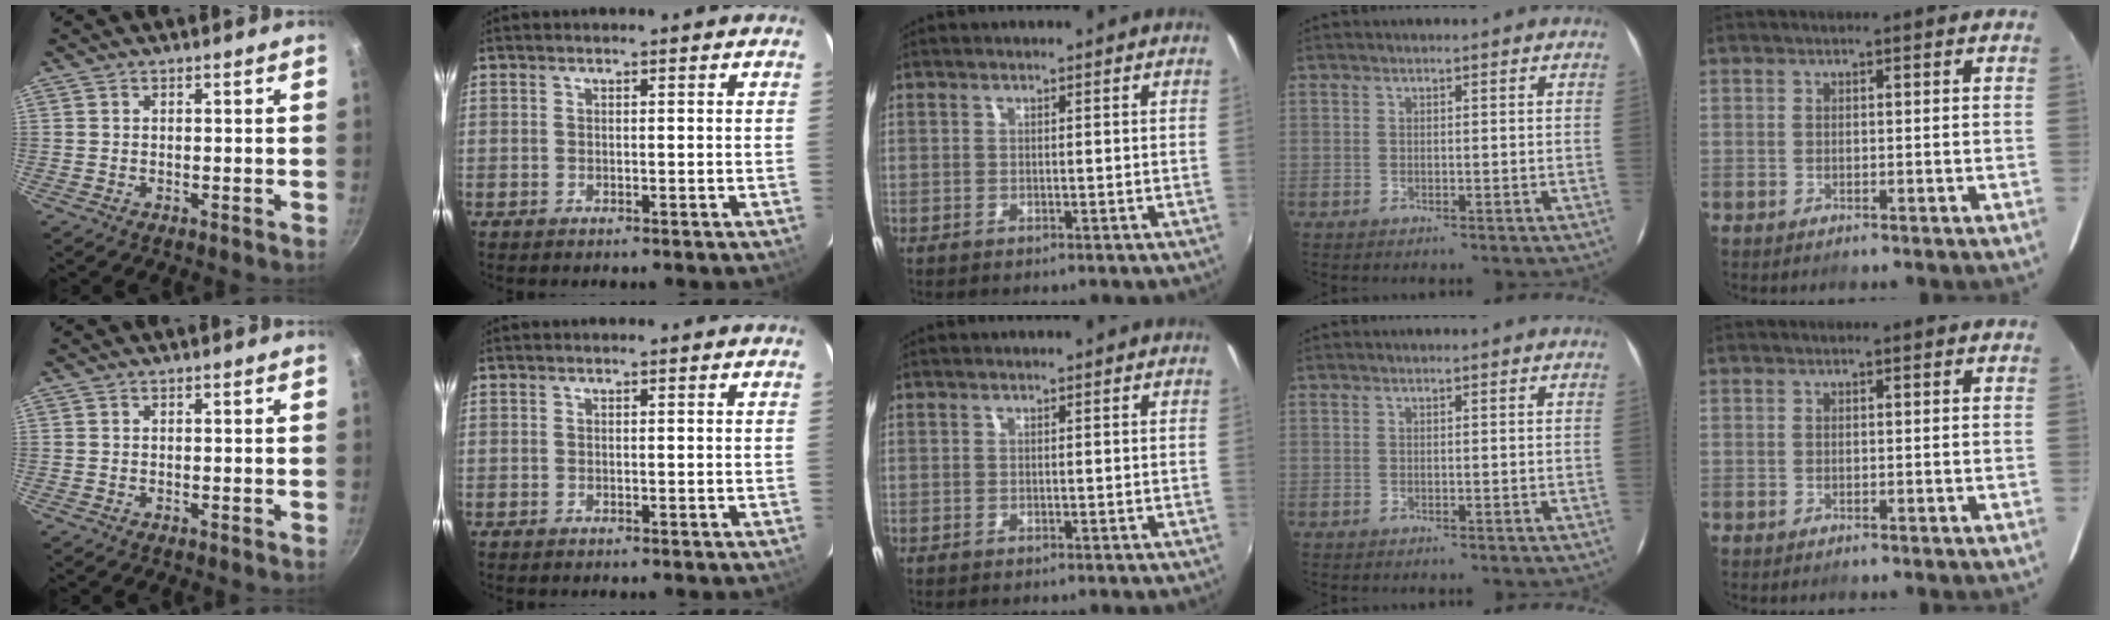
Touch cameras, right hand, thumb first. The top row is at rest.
{}